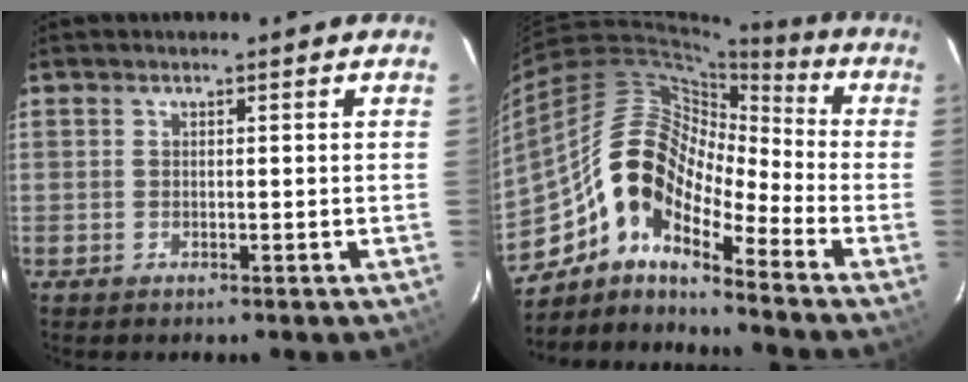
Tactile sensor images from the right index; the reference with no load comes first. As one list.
[{"total": 14.7, "force": [-8.5, 6.1, 10.3], "torque": [-0.169, 0.013, -0.178]}]